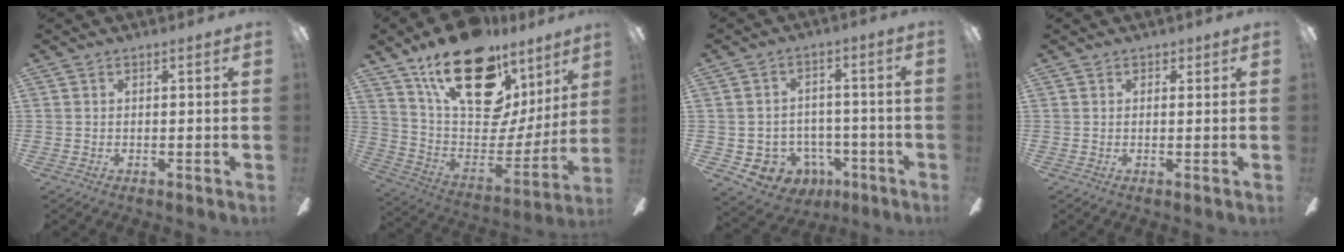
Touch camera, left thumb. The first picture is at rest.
{"total": 26.1, "force": [15.9, 12.9, 16.1], "torque": [-0.259, -0.096, 0.292]}
{"total": 7.5, "force": [-3.3, 6.4, 2.1], "torque": [-0.054, 0.023, -0.054]}
{"total": 1.0, "force": [0.7, 0.6, 0.2], "torque": [0.004, -0.001, 0.012]}